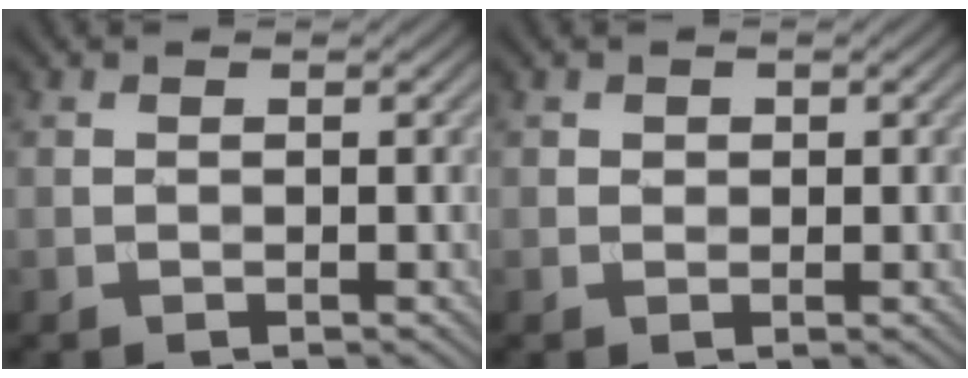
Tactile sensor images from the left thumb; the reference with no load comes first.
{"total": 0.7, "force": [0.3, 0.7, 0.1], "torque": [-0.001, -0.002, 0.003]}